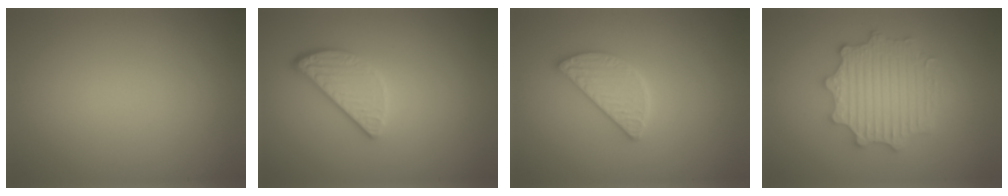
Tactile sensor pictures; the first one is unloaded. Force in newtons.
{"total": 3.4, "press": 2.8, "slide": 1.9}
{"total": 2.9, "press": 2.8, "slide": 0.9}
{"total": 5.5, "press": 5.4, "slide": 1.0}